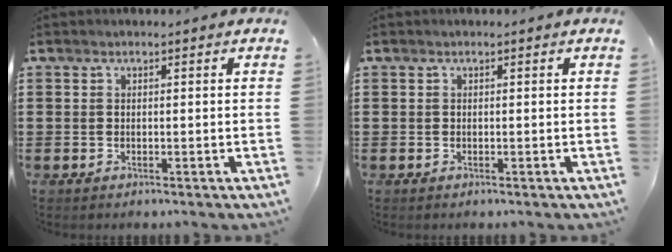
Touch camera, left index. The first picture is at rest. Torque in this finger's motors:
{"motor_torque": [0.04, 0.07, 0.00, 0.00]}